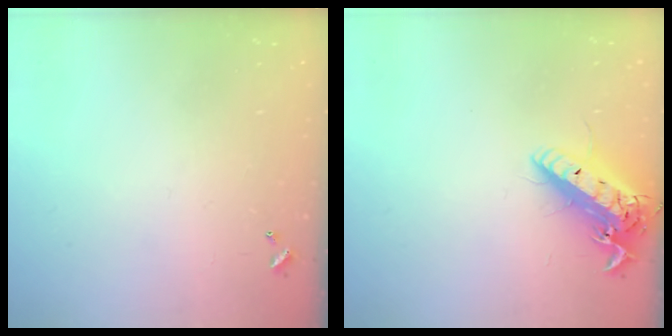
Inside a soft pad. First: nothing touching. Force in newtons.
{"total": 17.4, "press": 16.9, "slide": 4.1}